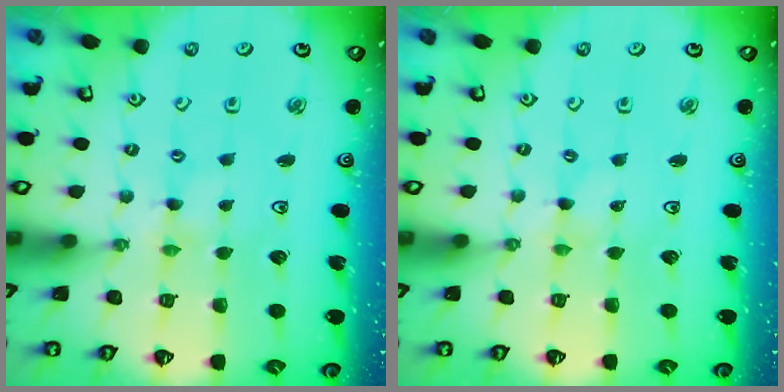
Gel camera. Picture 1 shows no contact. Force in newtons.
{"total": 0.0}